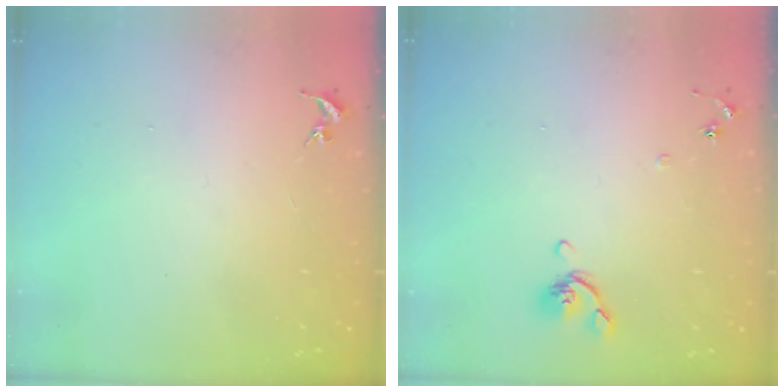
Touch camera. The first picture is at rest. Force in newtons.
{"total": 6.9, "press": 6.8, "slide": 1.5}